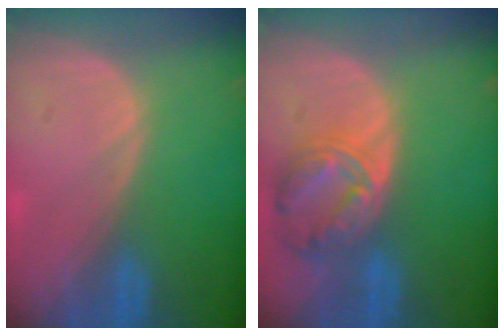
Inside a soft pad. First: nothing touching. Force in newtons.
{"total": 8.1, "press": 7.0, "slide": 4.1}